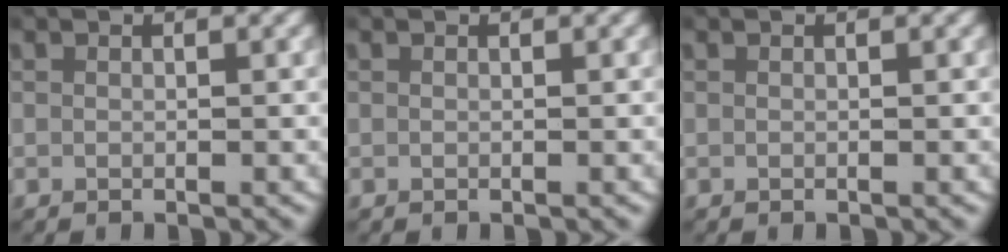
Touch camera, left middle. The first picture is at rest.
{"total": 0.0}
{"total": 0.0}